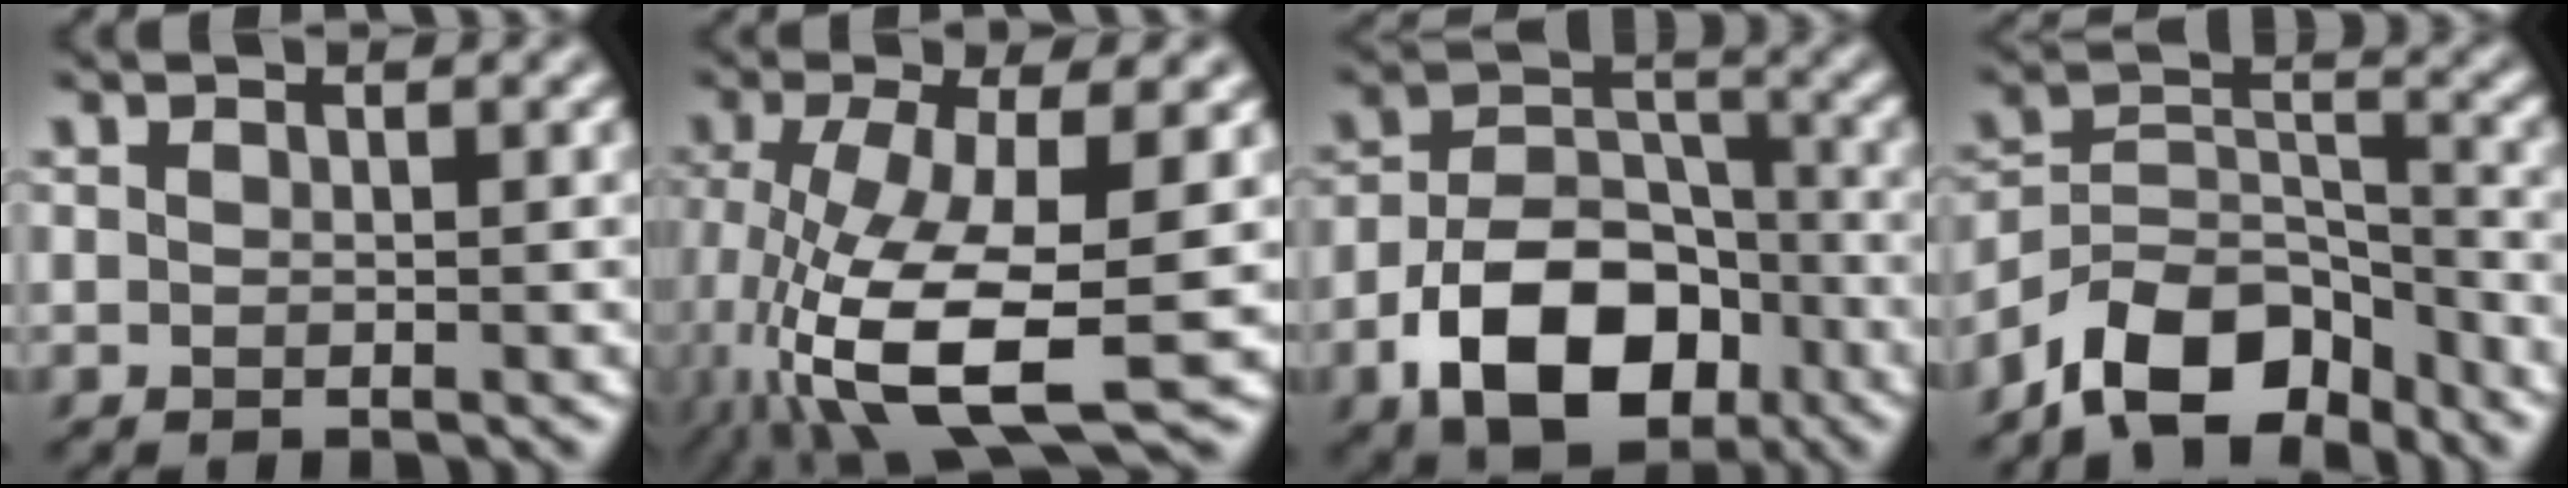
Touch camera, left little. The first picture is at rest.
{"total": 10.8, "force": [-4.2, 3.2, 9.5], "torque": [-0.199, -0.020, -0.074]}
{"total": 10.2, "force": [-4.7, 6.3, 6.5], "torque": [-0.117, -0.002, -0.079]}
{"total": 8.5, "force": [-6.5, 4.1, 3.7], "torque": [-0.053, 0.005, -0.129]}